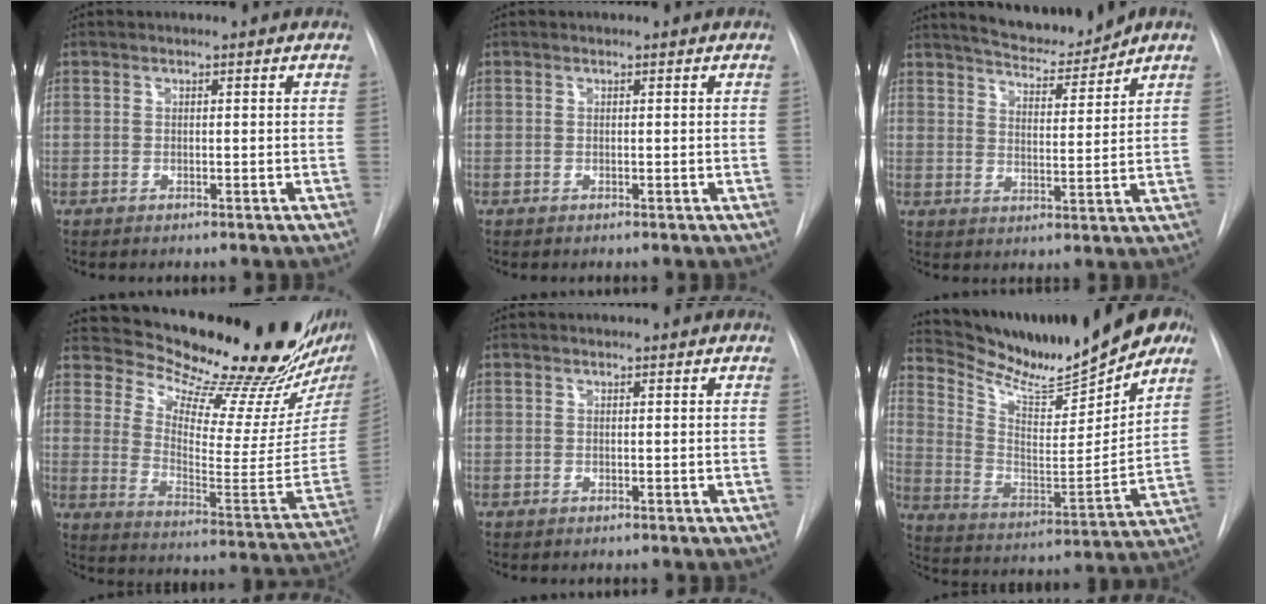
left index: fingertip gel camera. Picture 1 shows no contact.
{"total": 0.0}
{"total": 8.7, "force": [8.2, 0.4, 2.8], "torque": [-0.047, -0.009, 0.135]}
{"total": 24.3, "force": [20.8, 3.0, 12.3], "torque": [-0.189, -0.092, 0.279]}
{"total": 0.0}
{"total": 20.9, "force": [18.6, 3.3, 8.9], "torque": [-0.152, -0.034, 0.291]}